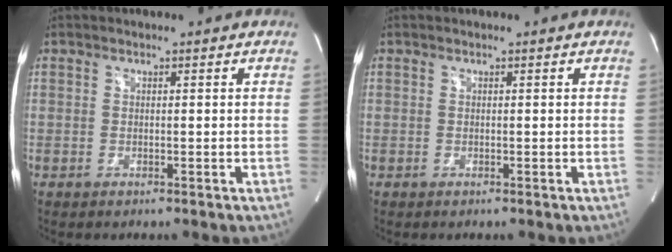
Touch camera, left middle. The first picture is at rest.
{"total": 0.0}